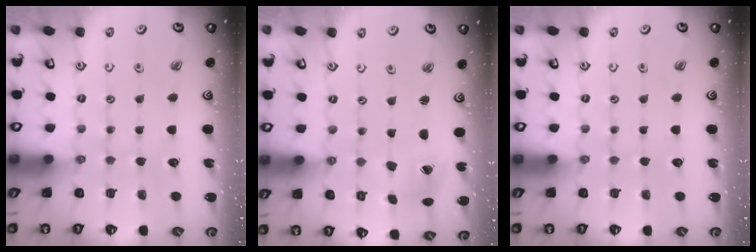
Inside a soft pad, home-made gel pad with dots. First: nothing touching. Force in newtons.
{"total": 3.0, "press": 3.0, "slide": 0.4}
{"total": 0.0}